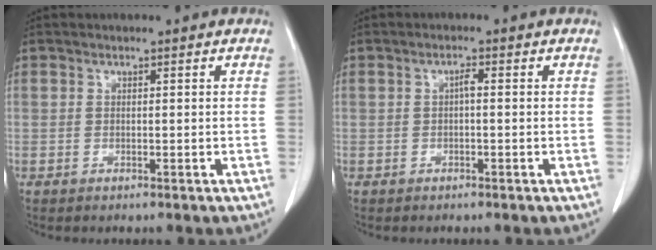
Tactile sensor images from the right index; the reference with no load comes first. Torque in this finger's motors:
{"motor_torque": [0.13, 0.07, 0.08, 0.03]}